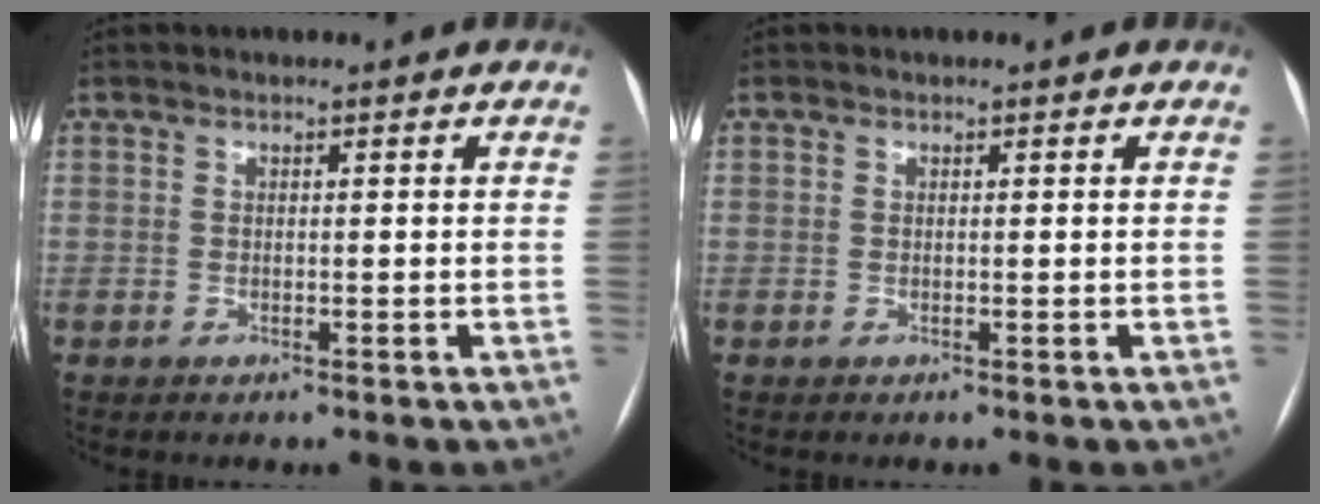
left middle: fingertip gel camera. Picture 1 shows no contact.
{"total": 1.9, "force": [-0.8, -1.4, -1.0], "torque": [0.018, -0.003, -0.012]}